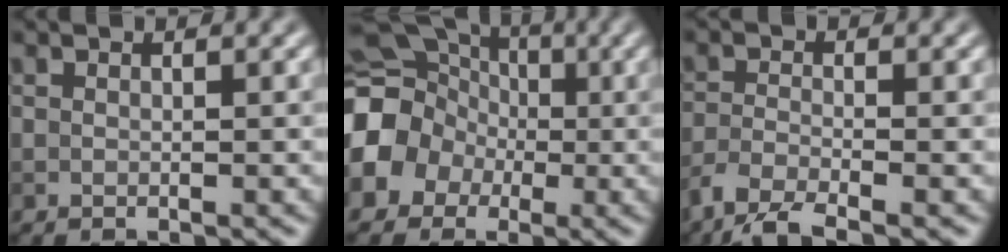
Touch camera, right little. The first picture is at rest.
{"total": 10.8, "force": [-1.6, 9.7, 4.5], "torque": [-0.091, 0.004, -0.066]}
{"total": 4.1, "force": [-3.2, 0.8, 2.3], "torque": [-0.049, -0.010, -0.074]}